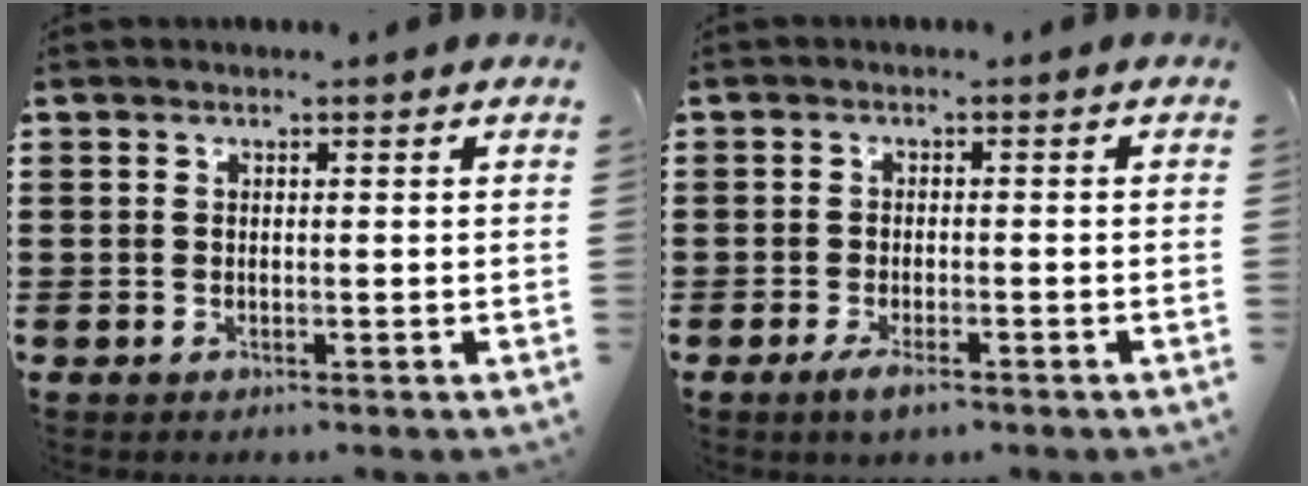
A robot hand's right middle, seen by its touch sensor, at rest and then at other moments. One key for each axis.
{"total": 2.5, "fx": -1.7, "fy": 0.8, "fz": 1.7, "tx": -0.036, "ty": 0.001, "tz": -0.033}